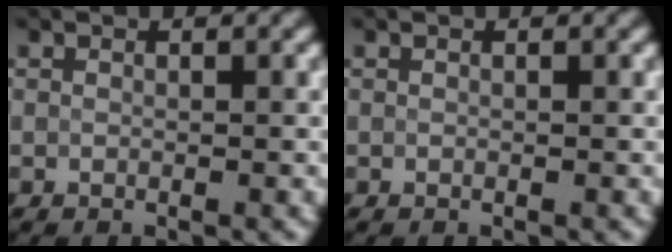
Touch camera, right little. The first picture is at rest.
{"total": 0.0}